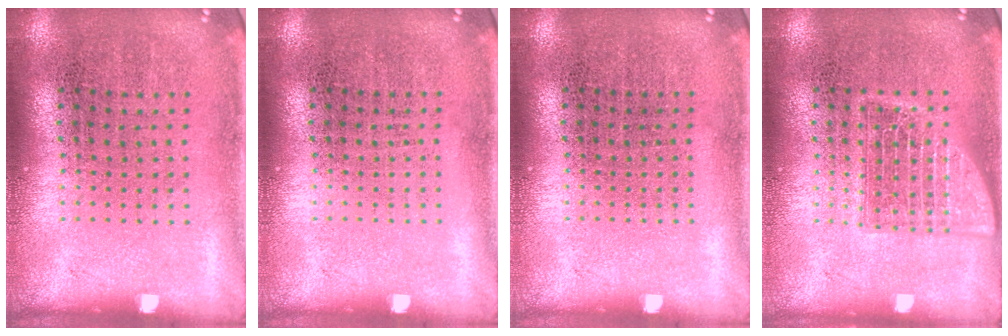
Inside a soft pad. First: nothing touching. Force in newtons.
{"total": 0.0}
{"total": 0.0}
{"total": 2.5, "press": 2.5, "slide": 0.4}